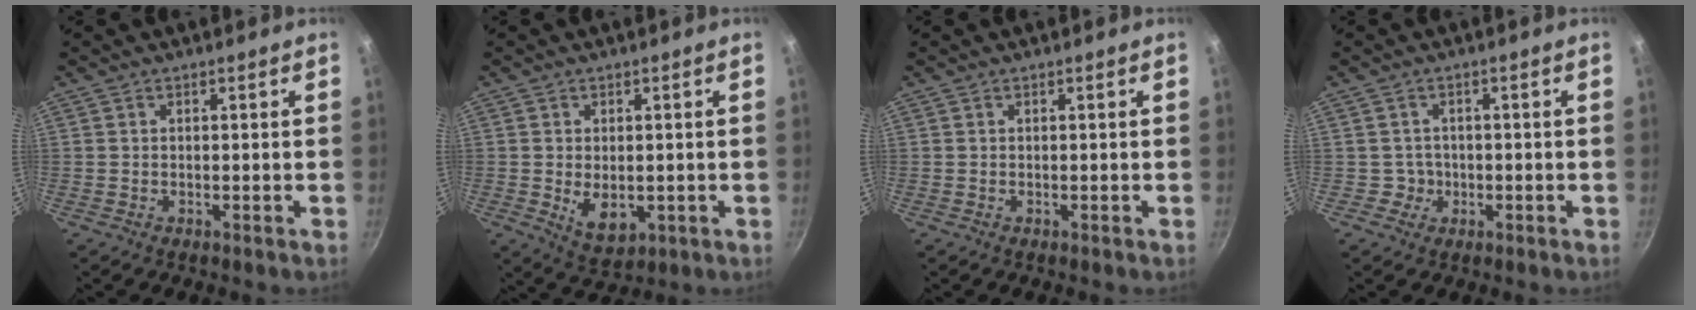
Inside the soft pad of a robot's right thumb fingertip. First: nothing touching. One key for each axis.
{"total": 6.3, "fx": -0.7, "fy": 4.1, "fz": 4.8, "tx": -0.069, "ty": -0.013, "tz": 0.004}
{"total": 0.0}
{"total": 2.5, "fx": -0.4, "fy": 2.4, "fz": 0.1, "tx": 0.019, "ty": 0.006, "tz": -0.005}